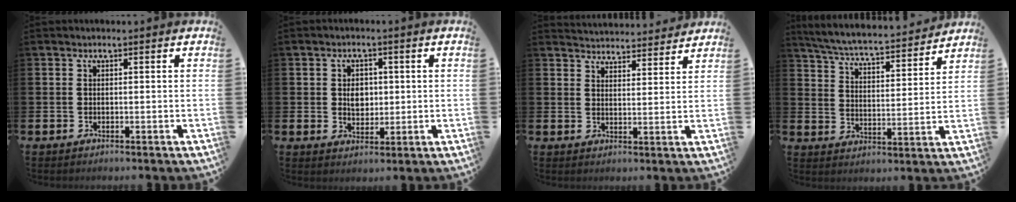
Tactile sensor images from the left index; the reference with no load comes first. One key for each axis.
{"total": 3.4, "fx": 0.6, "fy": 2.5, "fz": 2.1, "tx": -0.031, "ty": 0.006, "tz": 0.005}
{"total": 4.4, "fx": 4.4, "fy": 0.5, "fz": -0.4, "tx": -0.001, "ty": -0.032, "tz": 0.078}
{"total": 6.0, "fx": 5.7, "fy": 0.4, "fz": 1.5, "tx": -0.057, "ty": -0.048, "tz": 0.095}